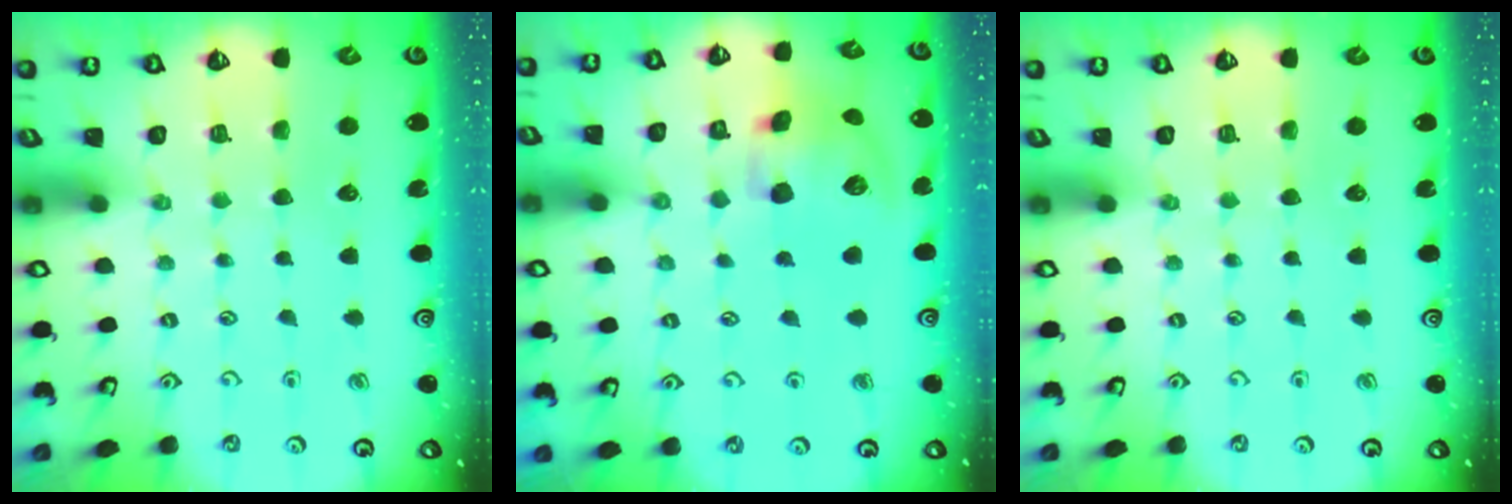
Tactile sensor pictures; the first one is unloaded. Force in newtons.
{"total": 13.4, "press": 13.2, "slide": 2.0}
{"total": 0.0}